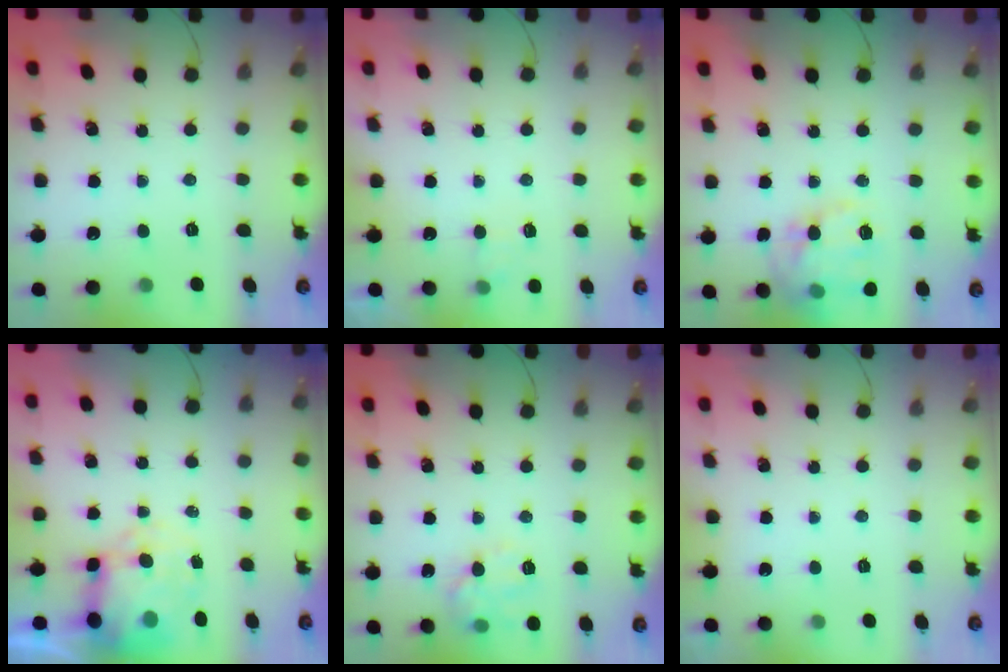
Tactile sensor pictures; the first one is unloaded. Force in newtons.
{"total": 5.1, "press": 4.8, "slide": 1.5}
{"total": 16.9, "press": 16.9, "slide": 1.1}
{"total": 9.4, "press": 9.2, "slide": 2.2}
{"total": 12.0, "press": 12.0, "slide": 0.3}
{"total": 1.9, "press": 1.9, "slide": 0.3}